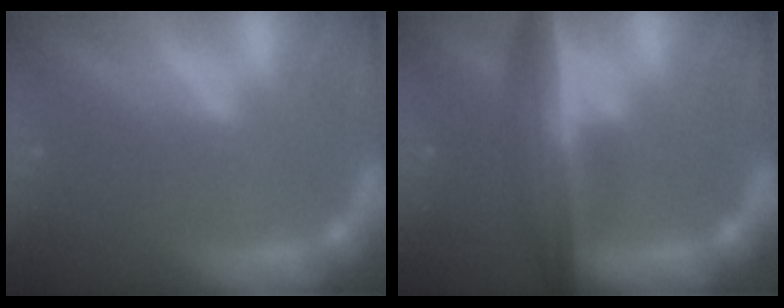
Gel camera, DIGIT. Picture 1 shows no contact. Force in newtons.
{"total": 8.0}